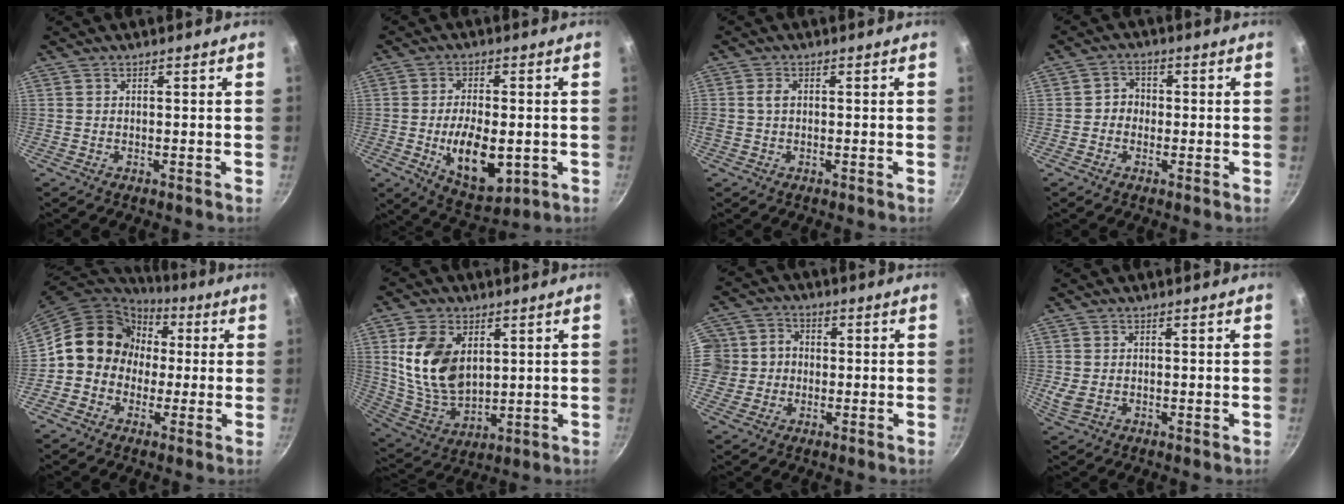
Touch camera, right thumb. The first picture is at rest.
{"total": 12.7, "force": [-2.2, 6.6, 10.6], "torque": [-0.157, -0.003, -0.021]}
{"total": 1.8, "force": [0.0, 1.3, 1.3], "torque": [-0.026, 0.004, -0.002]}
{"total": 3.3, "force": [-0.5, 3.0, 1.2], "torque": [0.004, 0.009, -0.016]}
{"total": 13.8, "force": [0.7, 12.3, 6.2], "torque": [-0.059, 0.034, -0.007]}
{"total": 14.8, "force": [3.8, 9.8, 10.5], "torque": [-0.179, -0.030, 0.085]}
{"total": 8.3, "force": [-0.4, 7.9, 2.7], "torque": [-0.017, 0.012, -0.024]}
{"total": 3.0, "force": [0.2, 2.1, 2.1], "torque": [-0.041, -0.003, 0.010]}